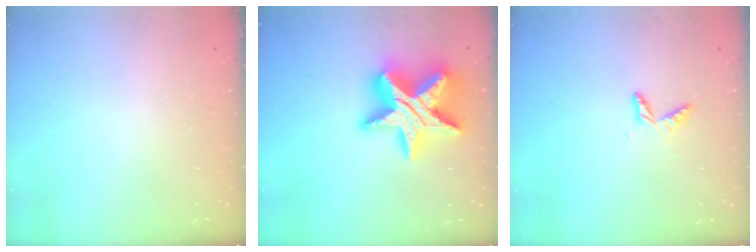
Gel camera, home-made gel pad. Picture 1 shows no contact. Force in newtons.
{"total": 25.6, "press": 25.5, "slide": 1.6}
{"total": 4.0, "press": 4.0, "slide": 0.3}